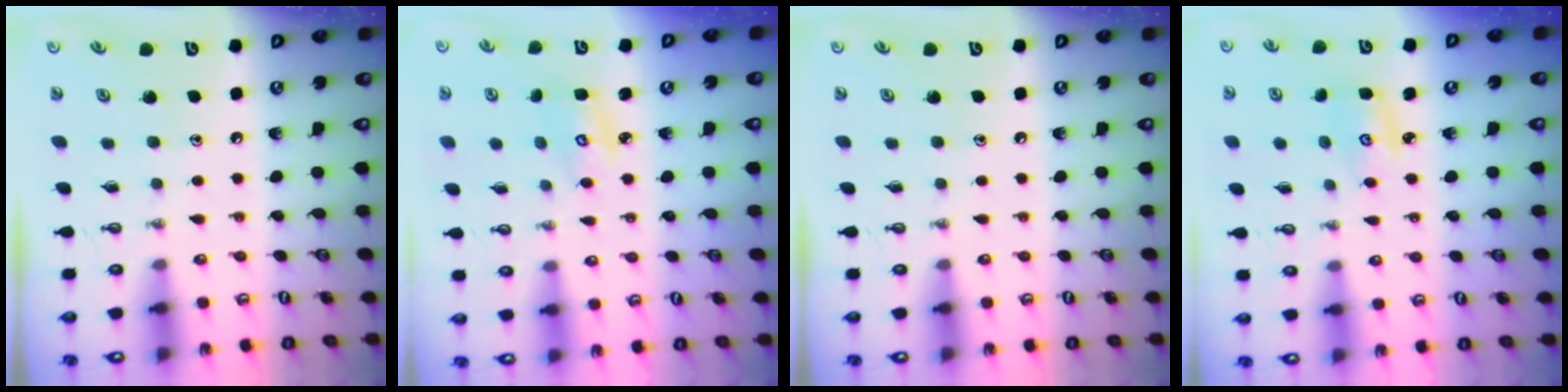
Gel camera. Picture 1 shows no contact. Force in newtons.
{"total": 3.4, "press": 3.4, "slide": 0.3}
{"total": 0.0}
{"total": 2.6, "press": 2.6, "slide": 0.3}